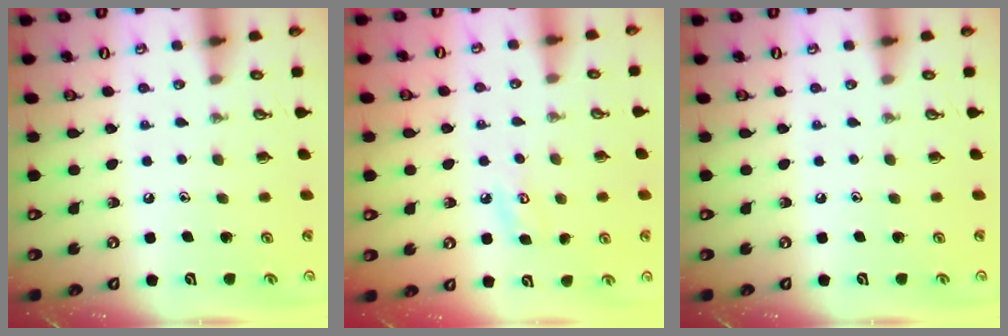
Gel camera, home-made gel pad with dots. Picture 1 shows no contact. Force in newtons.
{"total": 5.0, "press": 5.0, "slide": 0.2}
{"total": 0.0}